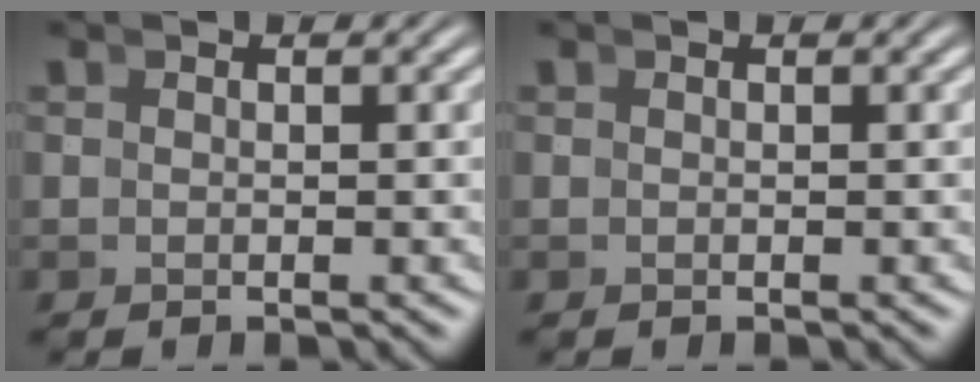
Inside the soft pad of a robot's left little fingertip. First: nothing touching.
{"total": 0.0}